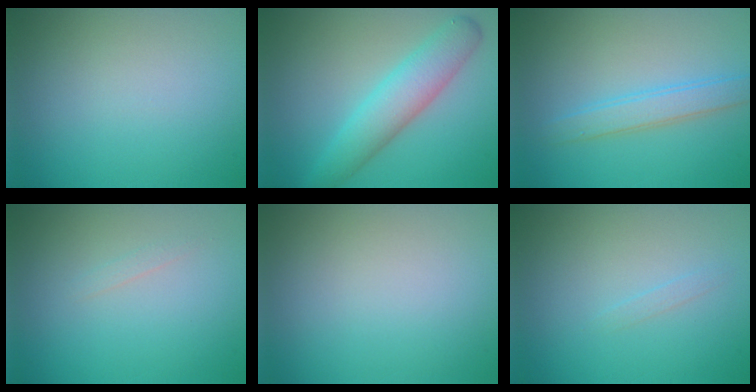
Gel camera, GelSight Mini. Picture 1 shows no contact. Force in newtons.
{"total": 5.0, "press": 5.0, "slide": 0.1}
{"total": 2.7, "press": 2.7, "slide": 0.1}
{"total": 0.5, "press": 0.5, "slide": 0.1}
{"total": 0.0}
{"total": 0.6, "press": 0.6, "slide": 0.0}